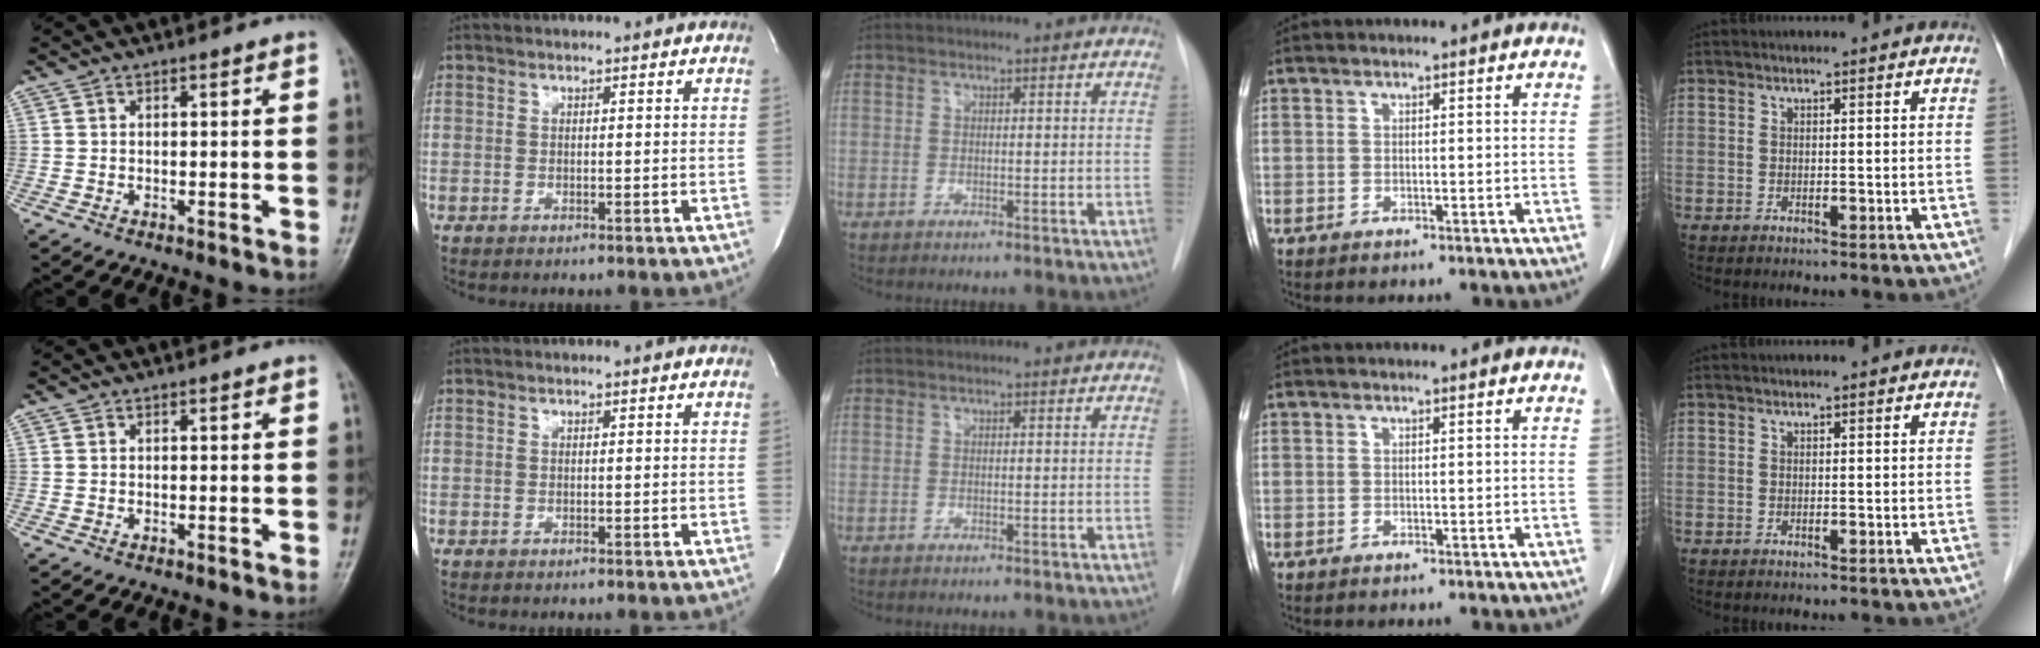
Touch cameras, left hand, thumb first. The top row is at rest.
{}